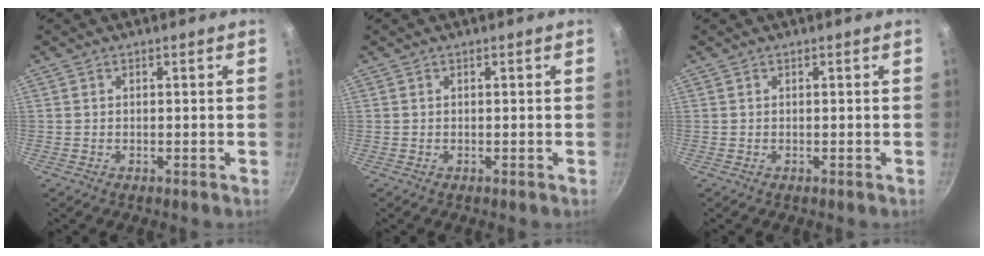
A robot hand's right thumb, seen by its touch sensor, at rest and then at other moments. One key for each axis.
{"total": 0.0}
{"total": 0.0}